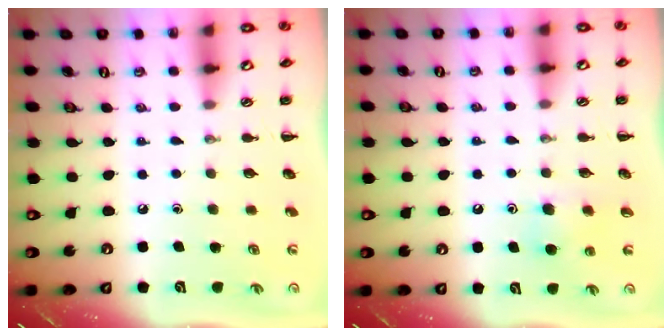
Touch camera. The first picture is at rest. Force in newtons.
{"total": 5.2, "press": 5.0, "slide": 1.4}